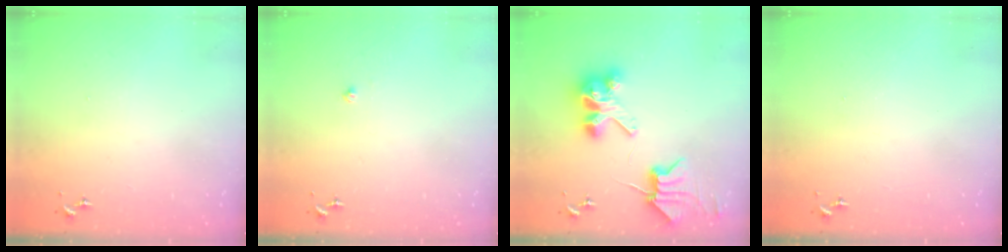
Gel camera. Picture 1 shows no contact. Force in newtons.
{"total": 2.0, "press": 2.0, "slide": 0.2}
{"total": 8.5, "press": 8.4, "slide": 1.3}
{"total": 0.0}